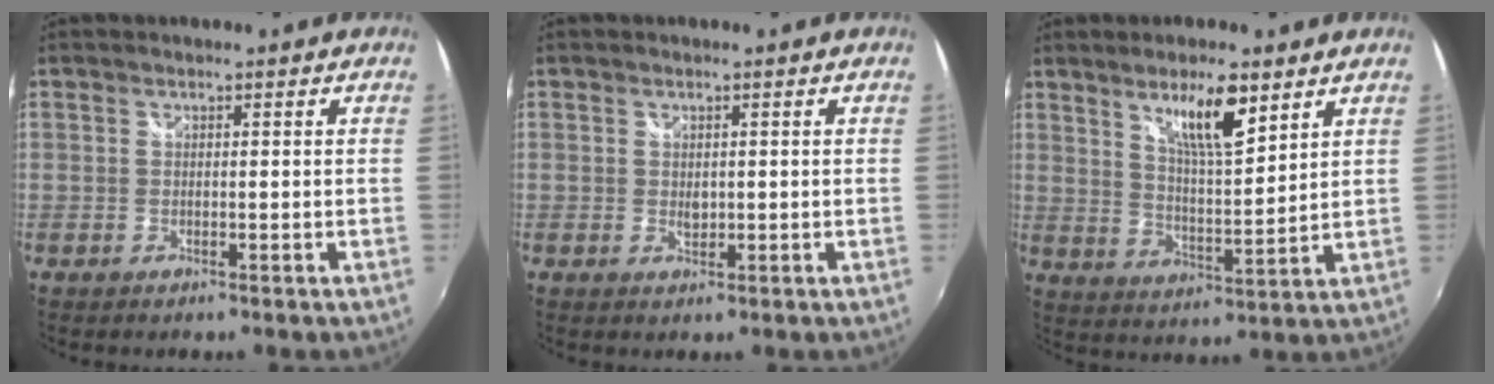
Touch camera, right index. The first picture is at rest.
{"total": 1.3, "force": [0.1, 1.0, 0.8], "torque": [-0.011, -0.001, 0.003]}
{"total": 9.9, "force": [6.1, 2.0, 7.5], "torque": [-0.122, -0.003, 0.109]}